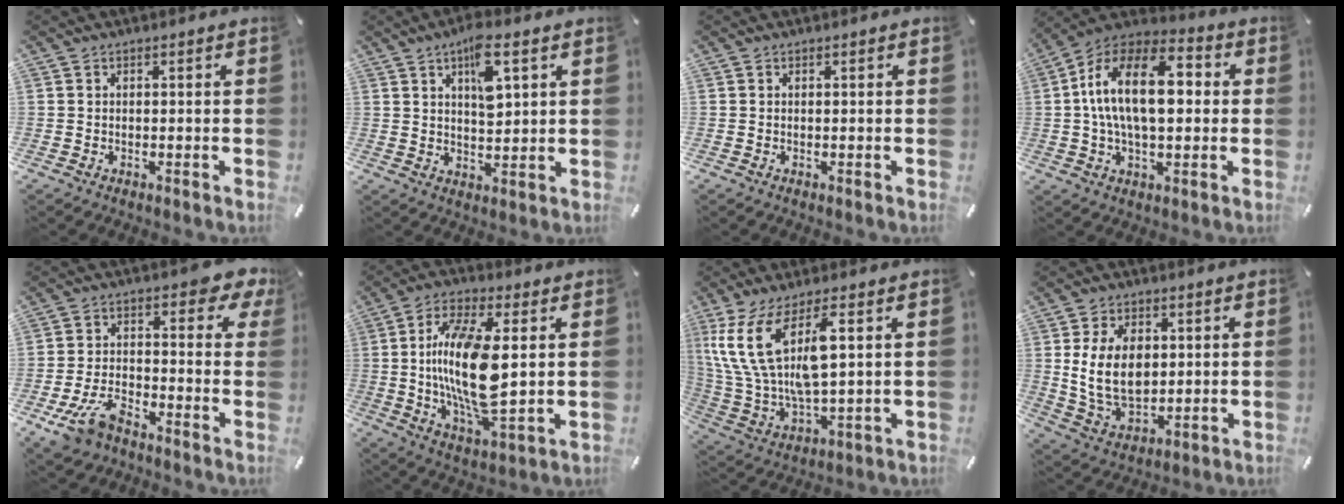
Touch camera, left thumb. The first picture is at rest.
{"total": 8.3, "force": [4.2, 3.1, 6.5], "torque": [-0.104, -0.013, 0.066]}
{"total": 0.0}
{"total": 17.8, "force": [1.4, 9.9, 14.8], "torque": [-0.285, 0.003, 0.017]}
{"total": 12.4, "force": [-4.0, 7.5, 9.0], "torque": [-0.152, 0.014, -0.076]}
{"total": 18.6, "force": [1.7, 6.9, 17.2], "torque": [-0.353, -0.022, 0.016]}
{"total": 14.8, "force": [5.8, 6.1, 12.1], "torque": [-0.289, -0.020, 0.097]}
{"total": 13.2, "force": [2.0, 9.2, 9.3], "torque": [-0.194, 0.001, 0.033]}